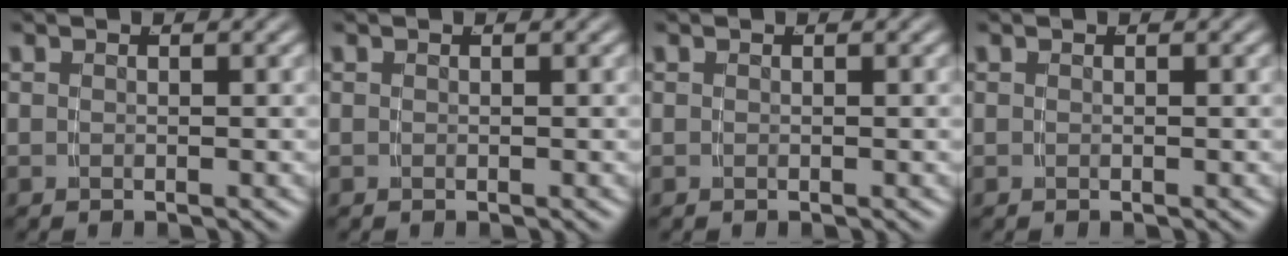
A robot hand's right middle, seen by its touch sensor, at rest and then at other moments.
{"total": 0.0}
{"total": 0.0}
{"total": 0.0}